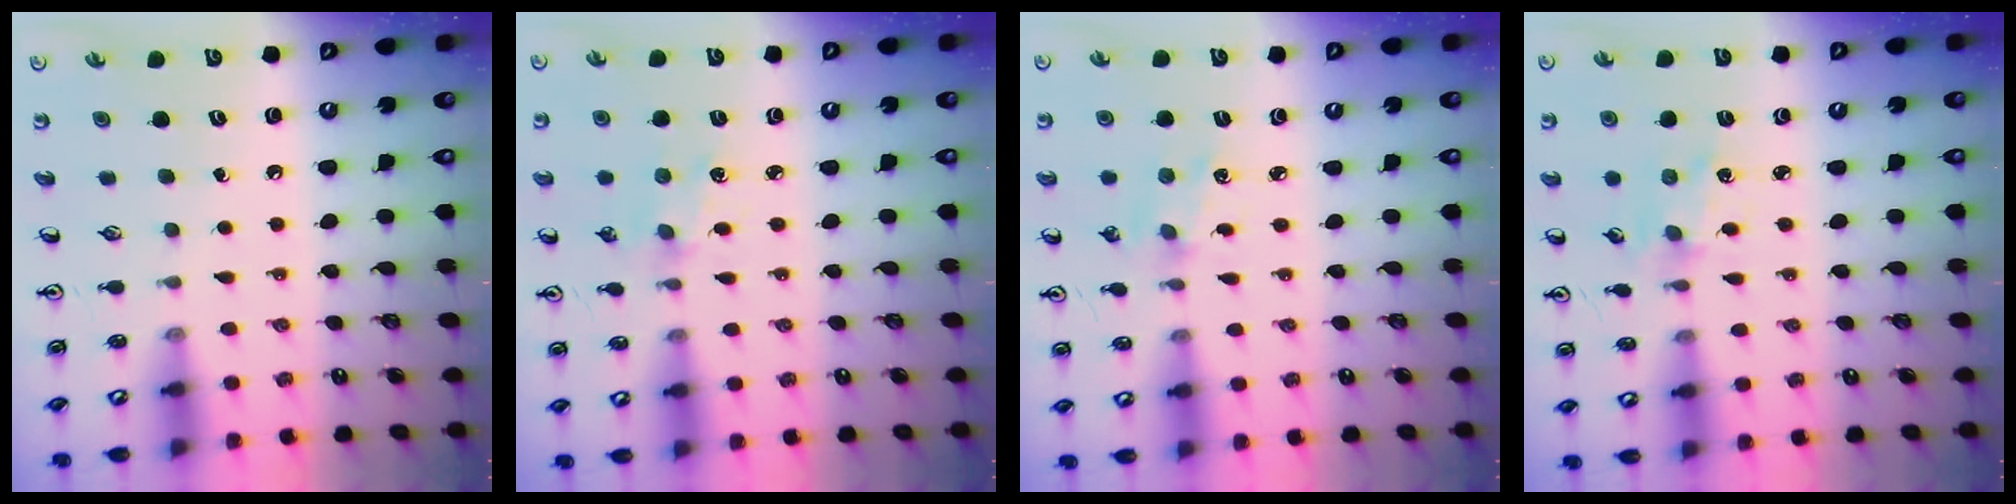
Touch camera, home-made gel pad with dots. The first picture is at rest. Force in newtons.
{"total": 3.4, "press": 3.3, "slide": 0.5}
{"total": 1.8, "press": 1.8, "slide": 0.3}
{"total": 1.9, "press": 1.9, "slide": 0.3}